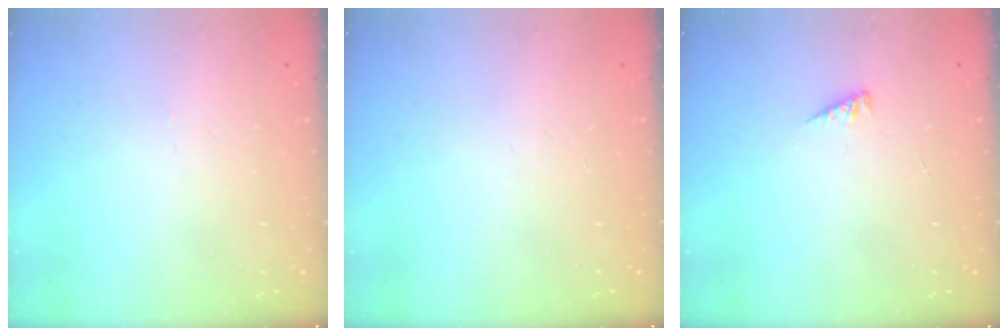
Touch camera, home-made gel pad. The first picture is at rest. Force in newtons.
{"total": 0.0}
{"total": 3.2, "press": 3.2, "slide": 0.4}